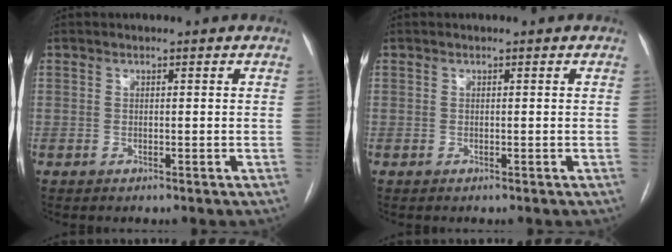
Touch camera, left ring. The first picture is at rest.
{"total": 0.0}